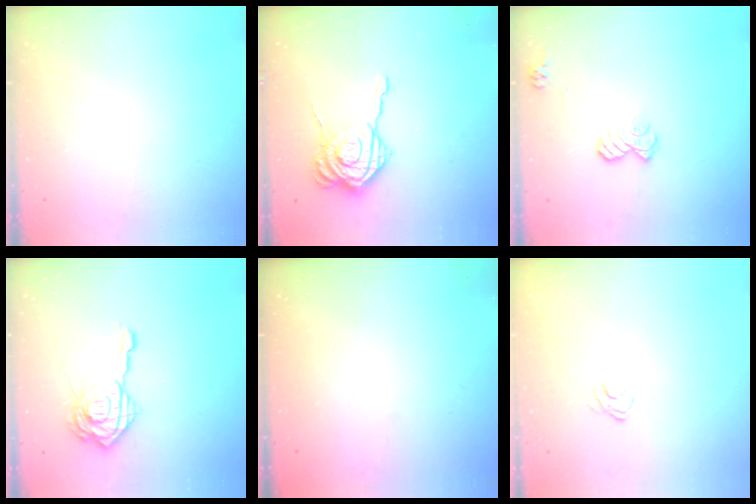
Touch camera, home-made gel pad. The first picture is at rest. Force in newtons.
{"total": 11.2, "press": 11.1, "slide": 1.2}
{"total": 7.9, "press": 7.9, "slide": 0.4}
{"total": 13.9, "press": 13.8, "slide": 1.5}
{"total": 2.4, "press": 2.3, "slide": 0.7}
{"total": 3.7, "press": 3.4, "slide": 1.4}